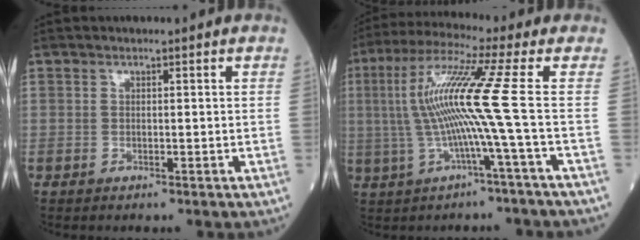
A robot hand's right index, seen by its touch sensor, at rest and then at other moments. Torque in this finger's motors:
{"motor_torque": [2.02, -0.05, 1.05, 0.21]}